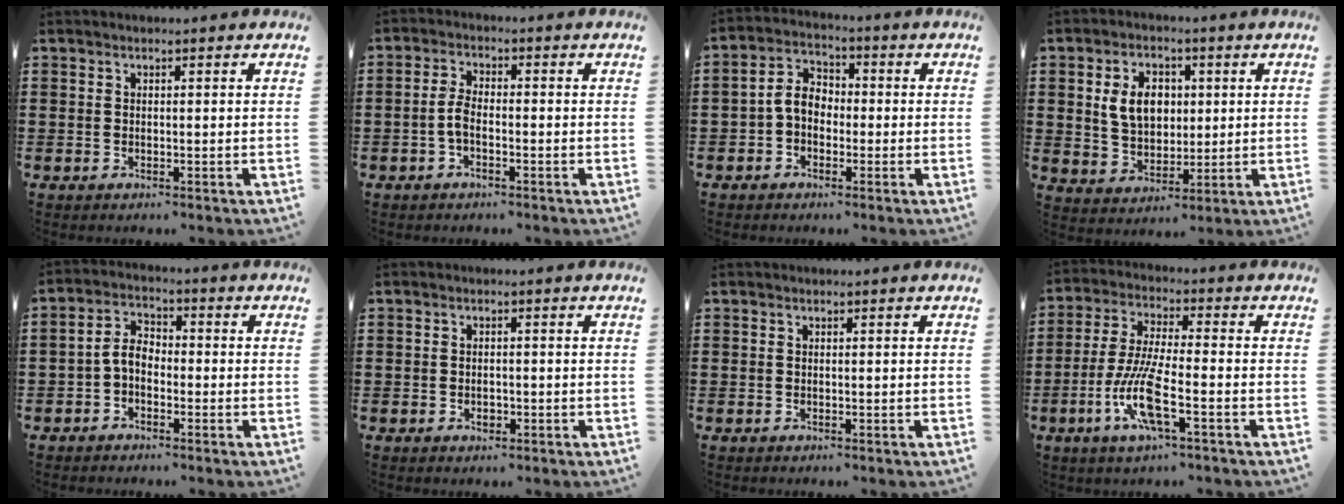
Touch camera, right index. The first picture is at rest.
{"total": 3.5, "force": [-1.1, 1.4, 3.0], "torque": [-0.084, -0.005, -0.031]}
{"total": 4.6, "force": [-0.9, 3.3, 3.2], "torque": [-0.080, 0.009, -0.023]}
{"total": 7.1, "force": [1.4, 5.2, 4.7], "torque": [-0.106, 0.013, 0.021]}
{"total": 3.8, "force": [-1.3, 2.3, 2.8], "torque": [-0.076, 0.003, -0.033]}
{"total": 1.3, "force": [-0.5, 0.9, 0.8], "torque": [-0.016, 0.000, -0.009]}
{"total": 0.0}
{"total": 9.7, "force": [-3.9, 2.1, 8.6], "torque": [-0.193, -0.013, -0.079]}